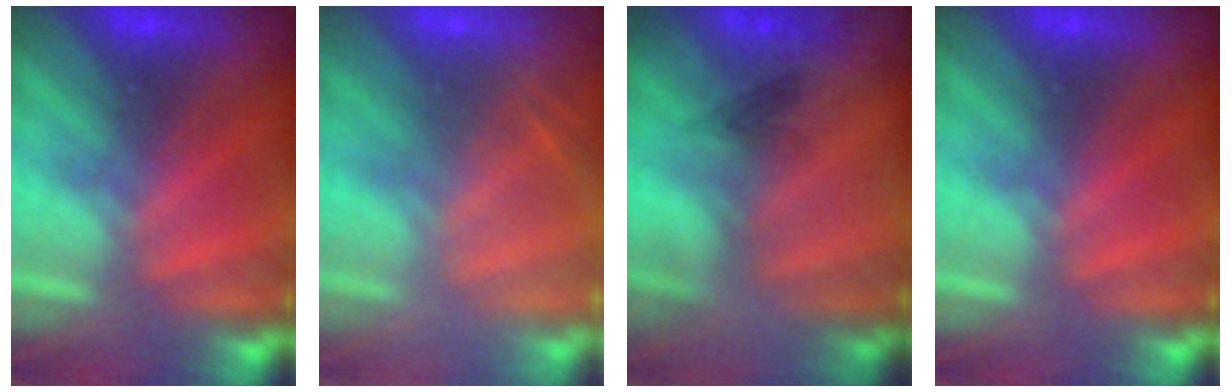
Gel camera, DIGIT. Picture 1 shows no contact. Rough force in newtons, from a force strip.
{"total": 2.0}
{"total": 2.2}
{"total": 0.0}